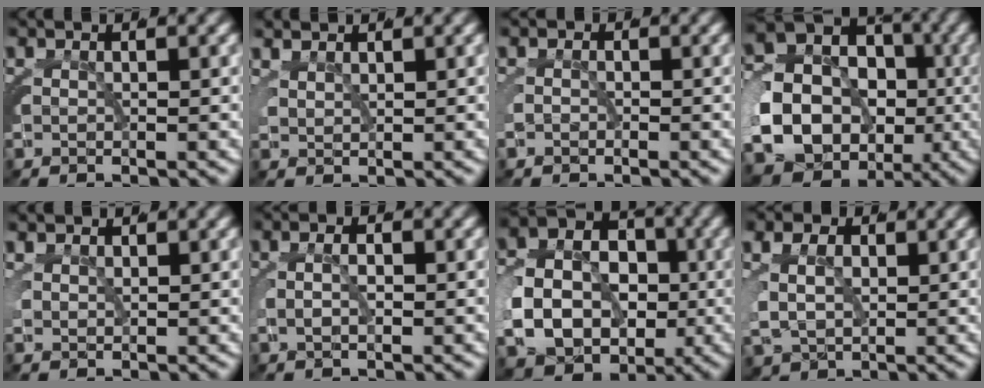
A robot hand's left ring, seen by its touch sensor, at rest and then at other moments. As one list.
[{"total": 2.1, "force": [1.8, 0.6, 0.7], "torque": [-0.012, 0.005, 0.035]}, {"total": 0.7, "force": [-0.6, 0.4, 0.2], "torque": [-0.004, -0.001, -0.013]}, {"total": 20.1, "force": [-3.7, 17.7, 8.8], "torque": [-0.209, -0.071, -0.068]}, {"total": 1.6, "force": [1.2, 0.7, 0.7], "torque": [-0.015, 0.001, 0.025]}, {"total": 2.1, "force": [-0.1, 0.7, 2.0], "torque": [-0.022, 0.008, -0.006]}, {"total": 14.3, "force": [-2.7, 11.8, 7.6], "torque": [-0.152, -0.045, -0.049]}, {"total": 5.4, "force": [0.4, 4.5, 3.0], "torque": [-0.071, -0.023, 0.015]}]